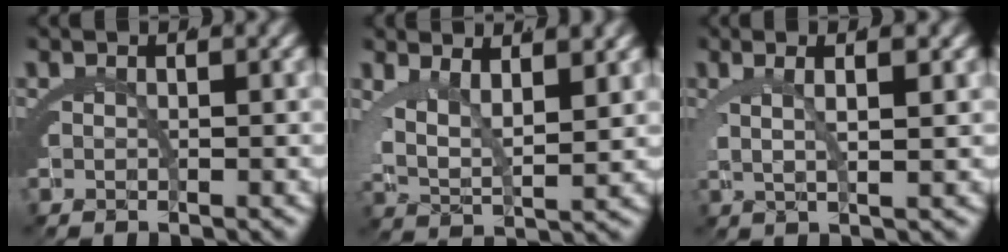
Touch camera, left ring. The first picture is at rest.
{"total": 5.7, "force": [0.9, 4.1, 3.8], "torque": [-0.083, -0.008, 0.007]}
{"total": 4.3, "force": [1.1, 2.1, 3.5], "torque": [-0.050, 0.016, 0.008]}